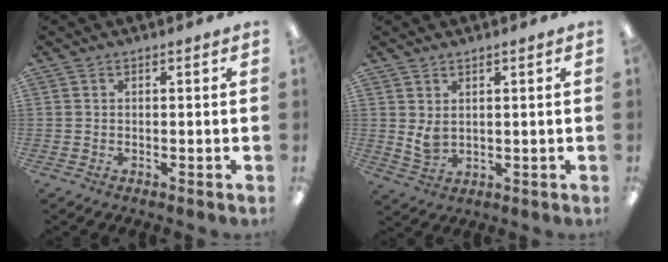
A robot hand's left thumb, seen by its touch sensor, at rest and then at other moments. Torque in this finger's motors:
{"motor_torque": [-0.26, 0.03, -0.50, 0.14, 0.06]}